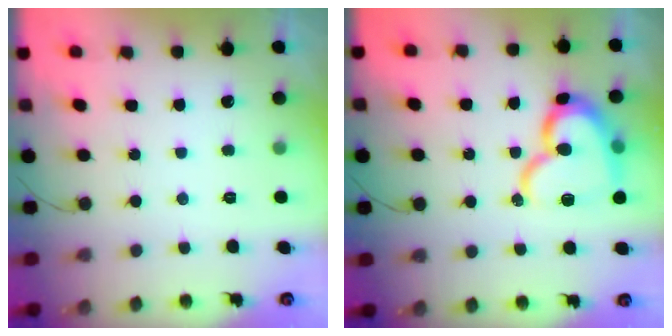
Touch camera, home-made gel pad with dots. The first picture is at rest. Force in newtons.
{"total": 17.5, "press": 17.4, "slide": 1.8}